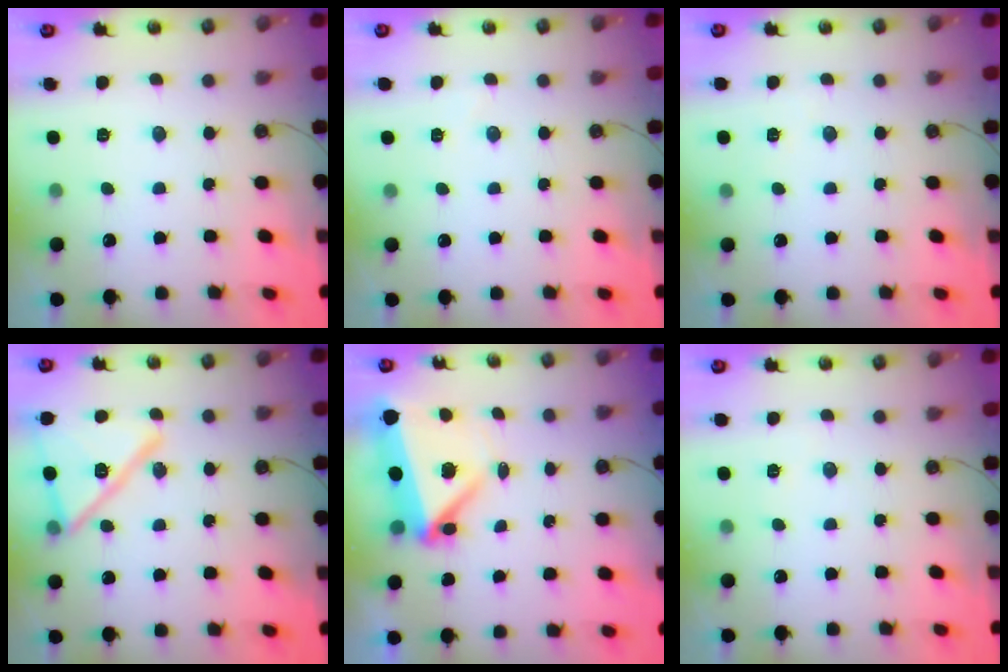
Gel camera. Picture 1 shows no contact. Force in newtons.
{"total": 2.1, "press": 1.9, "slide": 0.7}
{"total": 2.2, "press": 2.1, "slide": 0.7}
{"total": 17.6, "press": 15.8, "slide": 7.7}
{"total": 7.8, "press": 7.7, "slide": 0.7}
{"total": 2.5, "press": 1.2, "slide": 2.2}